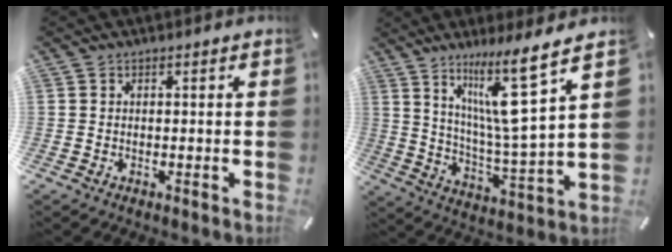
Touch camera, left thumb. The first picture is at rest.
{"total": 15.1, "force": [10.2, 1.5, 11.1], "torque": [-0.185, -0.069, 0.157]}